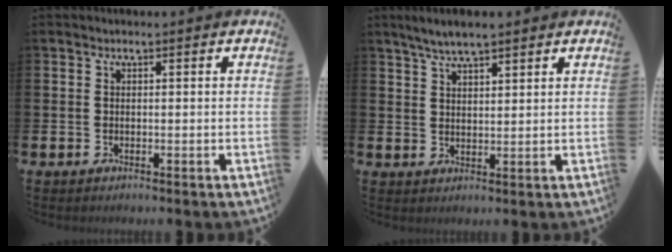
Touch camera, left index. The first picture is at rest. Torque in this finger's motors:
{"motor_torque": [0.21, -0.21, 0.67, 0.12]}